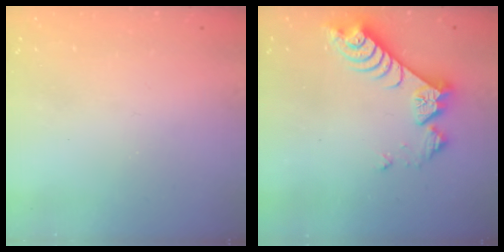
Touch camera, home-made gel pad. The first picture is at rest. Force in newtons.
{"total": 8.1, "press": 8.0, "slide": 0.6}